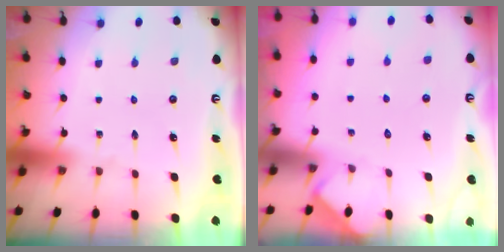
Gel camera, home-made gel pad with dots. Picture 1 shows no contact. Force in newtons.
{"total": 3.0, "press": 3.0, "slide": 0.4}